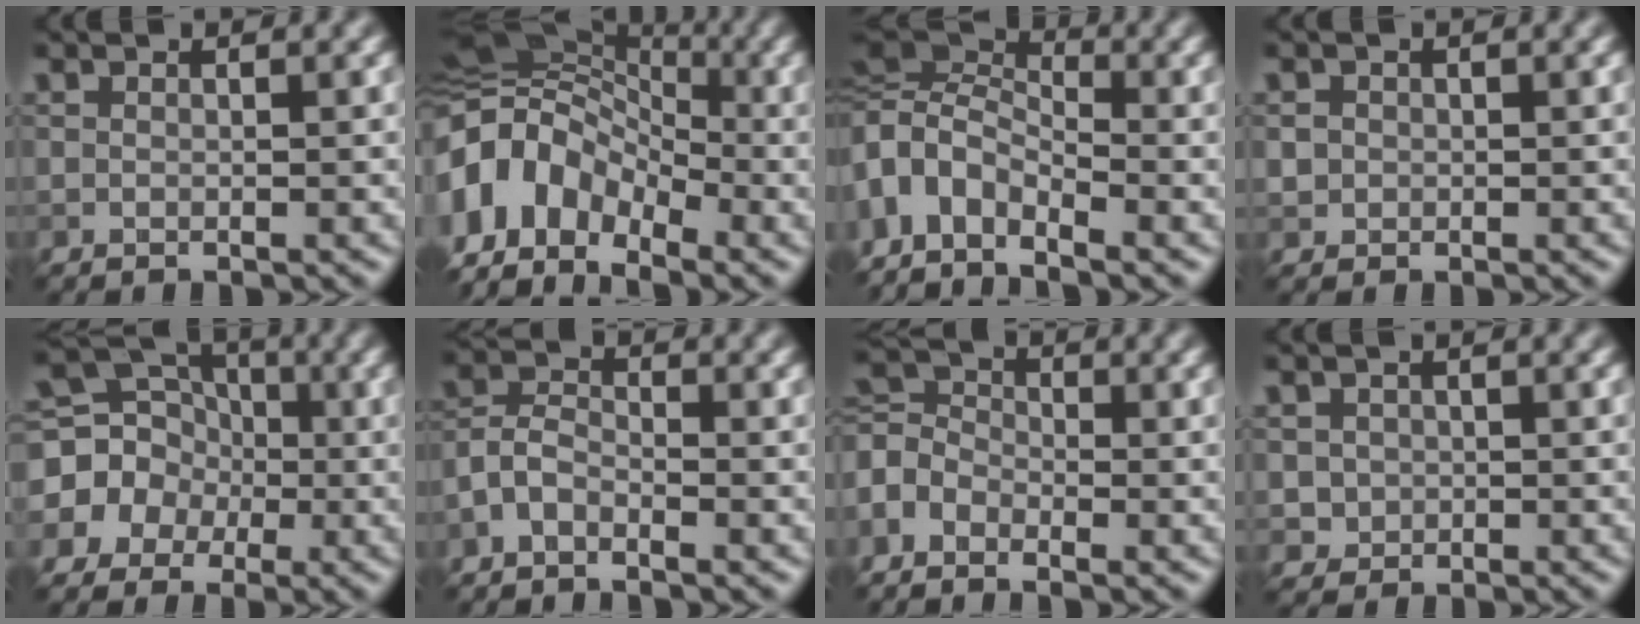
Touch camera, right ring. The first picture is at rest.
{"total": 8.8, "force": [-3.4, 6.4, 5.0], "torque": [-0.095, 0.010, -0.080]}
{"total": 6.3, "force": [-2.3, 3.8, 4.4], "torque": [-0.093, 0.004, -0.062]}
{"total": 1.0, "force": [-0.1, 1.0, 0.2], "torque": [0.006, -0.005, 0.002]}
{"total": 8.5, "force": [-0.4, 7.9, 3.2], "torque": [-0.070, 0.032, -0.044]}
{"total": 2.5, "force": [-1.8, 1.1, 1.4], "torque": [-0.028, 0.007, -0.047]}
{"total": 3.9, "force": [-2.1, 2.7, 1.9], "torque": [-0.043, 0.008, -0.060]}
{"total": 1.4, "force": [0.0, 1.4, 0.2], "torque": [0.003, -0.006, 0.002]}